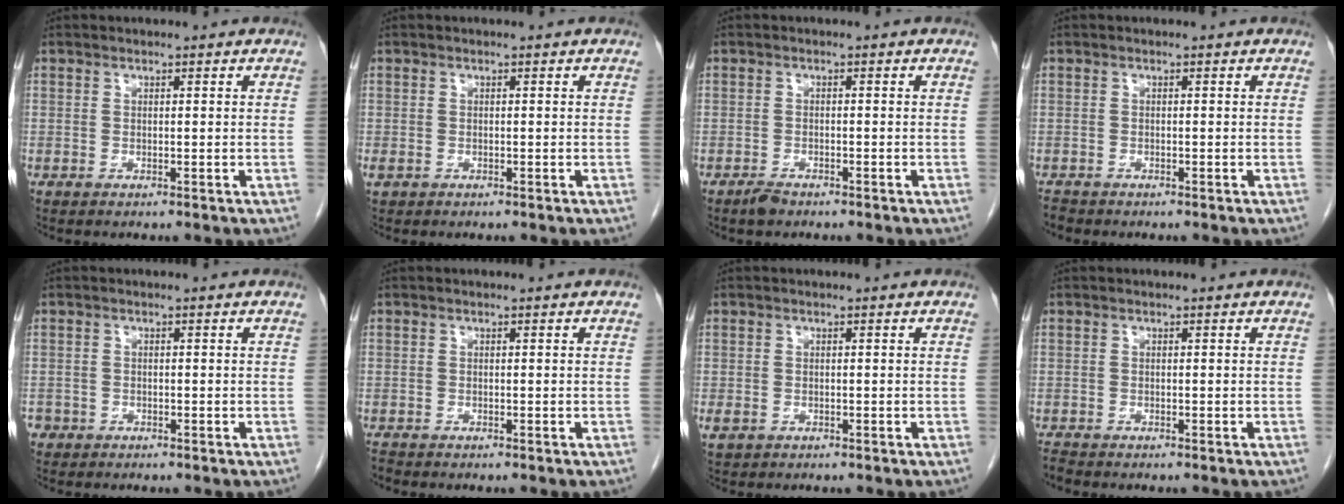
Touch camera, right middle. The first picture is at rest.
{"total": 0.8, "force": [-0.3, 0.6, 0.3], "torque": [-0.010, 0.002, -0.003]}
{"total": 1.5, "force": [-1.2, 0.6, 0.6], "torque": [-0.012, -0.002, -0.016]}
{"total": 1.2, "force": [-1.1, 0.4, 0.0], "torque": [-0.008, -0.003, -0.020]}
{"total": 2.0, "force": [-1.3, 1.5, 0.3], "torque": [-0.009, 0.004, -0.025]}
{"total": 0.5, "force": [-0.5, 0.0, 0.0], "torque": [-0.008, -0.004, -0.013]}
{"total": 1.4, "force": [-0.6, 1.1, 0.7], "torque": [-0.018, 0.001, -0.004]}
{"total": 0.9, "force": [-0.9, 0.0, 0.0], "torque": [-0.010, -0.006, -0.018]}